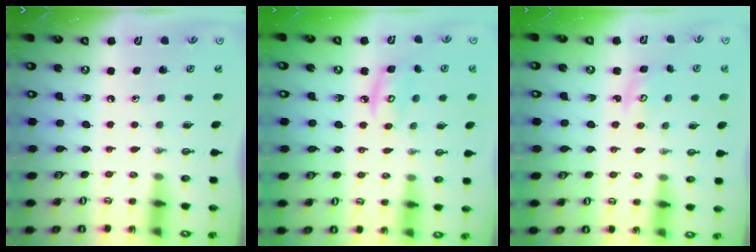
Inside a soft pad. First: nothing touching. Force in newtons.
{"total": 4.9, "press": 4.9, "slide": 0.3}
{"total": 2.9, "press": 2.9, "slide": 0.3}